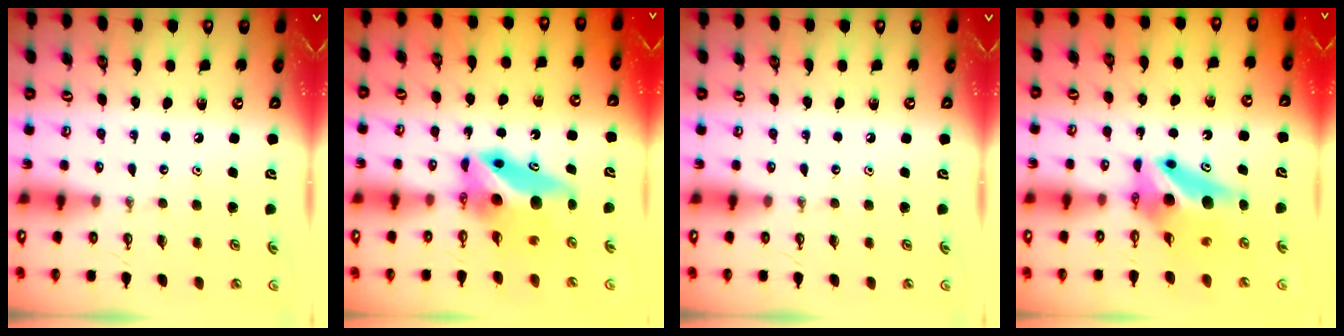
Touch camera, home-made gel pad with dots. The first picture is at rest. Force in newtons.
{"total": 8.7, "press": 8.5, "slide": 1.8}
{"total": 0.0}
{"total": 7.9, "press": 7.9, "slide": 1.1}